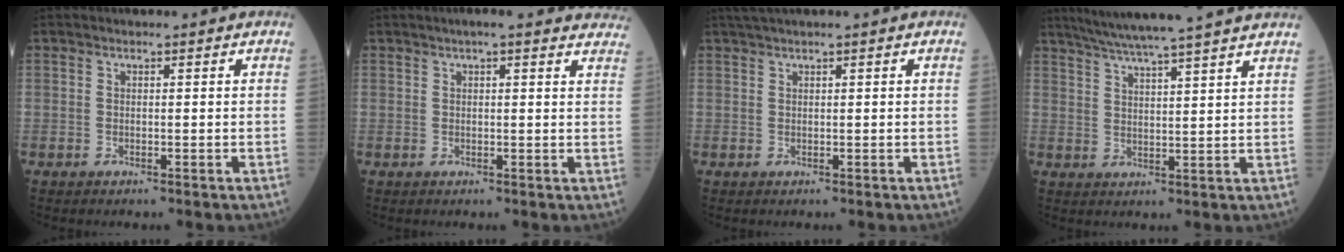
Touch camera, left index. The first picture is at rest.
{"total": 9.7, "force": [8.5, 1.6, 4.5], "torque": [-0.040, 0.014, 0.078]}
{"total": 1.7, "force": [1.1, -0.2, 1.2], "torque": [-0.030, 0.014, 0.026]}
{"total": 15.1, "force": [13.2, -1.3, 7.4], "torque": [-0.126, 0.006, 0.179]}